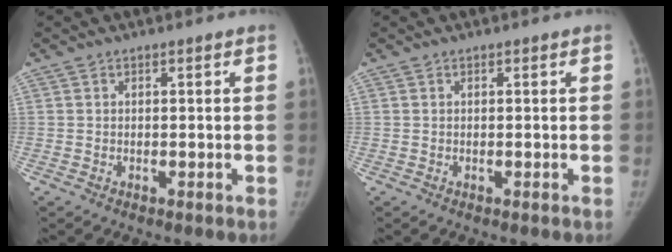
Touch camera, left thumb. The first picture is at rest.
{"total": 0.0}